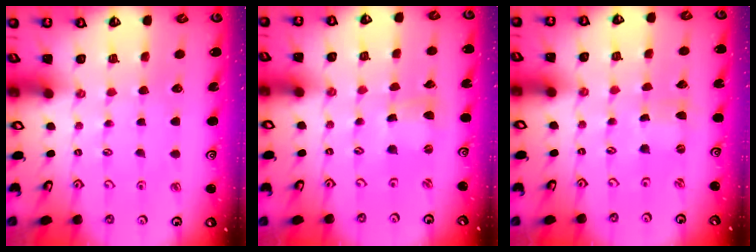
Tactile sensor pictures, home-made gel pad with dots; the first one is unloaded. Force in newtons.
{"total": 2.6, "press": 2.6, "slide": 0.1}
{"total": 0.0}